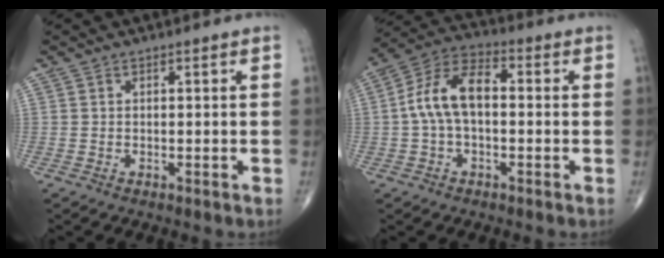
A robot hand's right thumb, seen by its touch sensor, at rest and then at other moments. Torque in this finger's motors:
{"motor_torque": [0.14, 0.14, 0.64, -0.18, 0.17]}